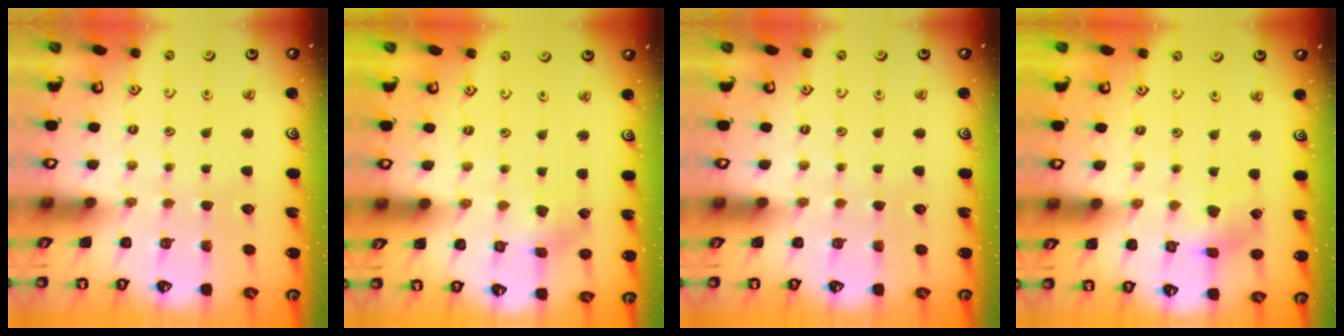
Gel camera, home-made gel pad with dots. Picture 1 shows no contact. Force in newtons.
{"total": 1.4, "press": 1.3, "slide": 0.3}
{"total": 0.0}
{"total": 2.3, "press": 2.3, "slide": 0.5}